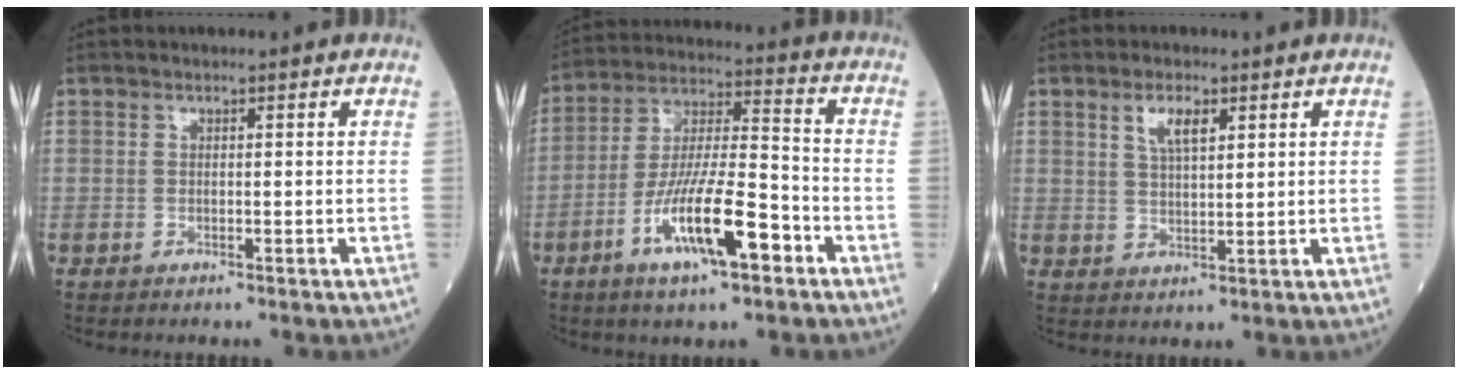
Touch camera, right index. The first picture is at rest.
{"total": 13.9, "force": [-6.4, 2.6, 12.1], "torque": [-0.225, -0.006, -0.116]}
{"total": 4.1, "force": [2.1, 1.1, 3.4], "torque": [-0.066, 0.003, 0.041]}